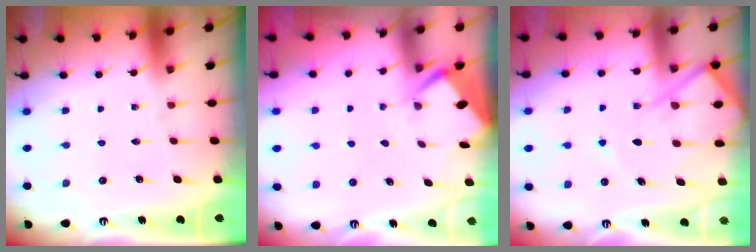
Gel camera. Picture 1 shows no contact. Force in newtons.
{"total": 2.8, "press": 2.8, "slide": 0.4}
{"total": 10.2, "press": 10.2, "slide": 0.9}